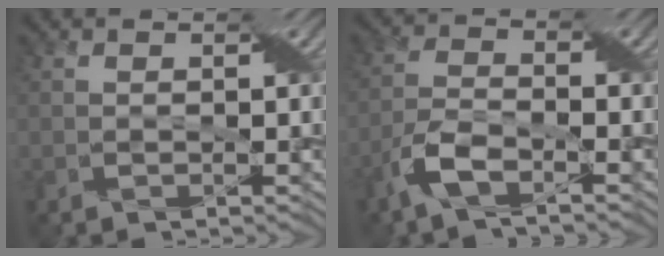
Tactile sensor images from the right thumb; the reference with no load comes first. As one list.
[{"total": 5.0, "force": [-3.1, 1.5, 3.6], "torque": [-0.086, -0.003, -0.072]}]